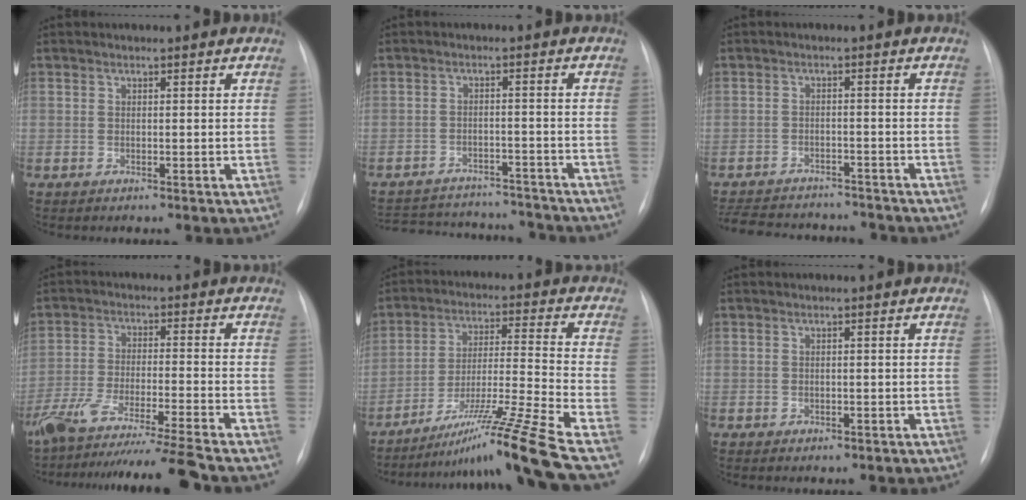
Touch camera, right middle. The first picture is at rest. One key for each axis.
{"total": 17.7, "fx": -16.4, "fy": 4.5, "fz": 4.8, "tx": -0.116, "ty": -0.001, "tz": -0.221}
{"total": 14.6, "fx": -13.2, "fy": 4.3, "fz": 4.5, "tx": -0.105, "ty": 0.000, "tz": -0.180}
{"total": 17.4, "fx": -15.4, "fy": -0.7, "fz": 8.0, "tx": -0.142, "ty": -0.039, "tz": -0.260}
{"total": 15.8, "fx": -12.2, "fy": -4.5, "fz": 8.9, "tx": -0.152, "ty": -0.008, "tz": -0.206}
{"total": 0.8, "fx": -0.3, "fy": 0.7, "fz": 0.4, "tx": -0.007, "ty": 0.001, "tz": -0.001}